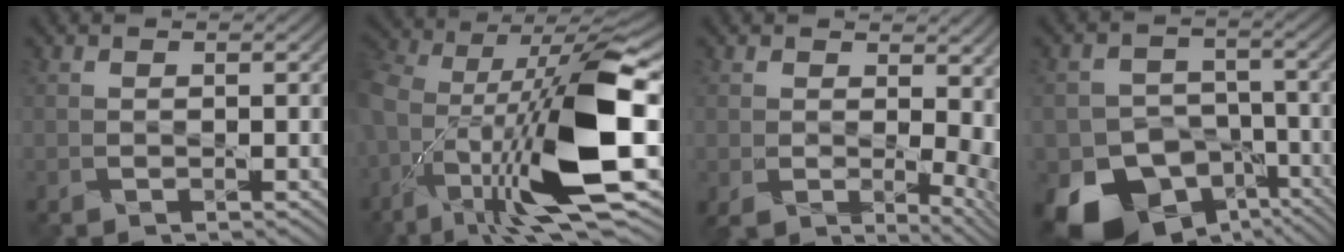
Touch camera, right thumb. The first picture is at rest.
{"total": 16.5, "force": [-3.0, 6.5, 14.9], "torque": [-0.290, -0.005, -0.042]}
{"total": 7.8, "force": [0.5, 4.7, 6.2], "torque": [-0.107, -0.021, 0.022]}
{"total": 15.4, "force": [-9.2, 10.9, 5.9], "torque": [-0.118, -0.050, -0.144]}